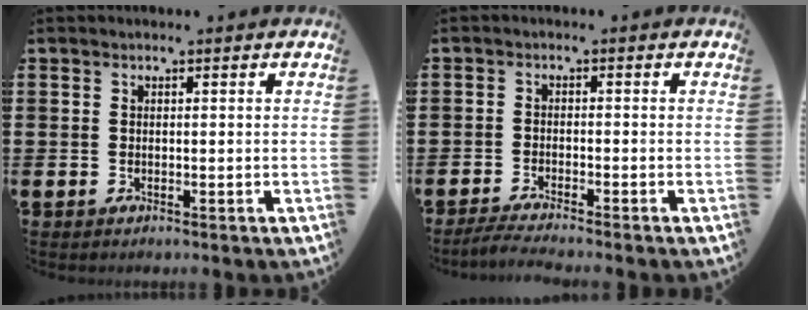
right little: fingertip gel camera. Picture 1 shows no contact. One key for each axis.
{"total": 1.9, "fx": -1.6, "fy": -0.1, "fz": 0.9, "tx": -0.015, "ty": 0.003, "tz": -0.031}